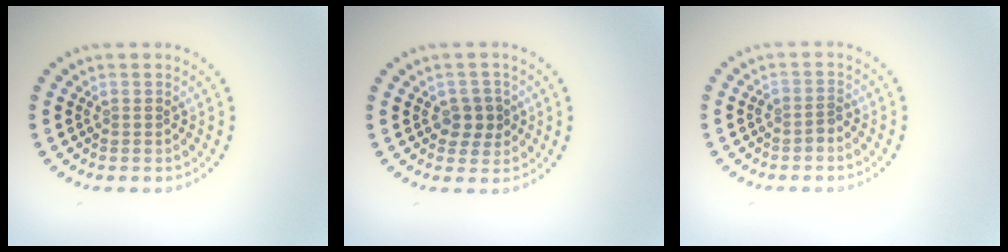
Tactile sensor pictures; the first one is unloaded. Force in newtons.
{"total": 2.1, "press": 2.0, "slide": 0.7}
{"total": 1.0, "press": 0.8, "slide": 0.6}